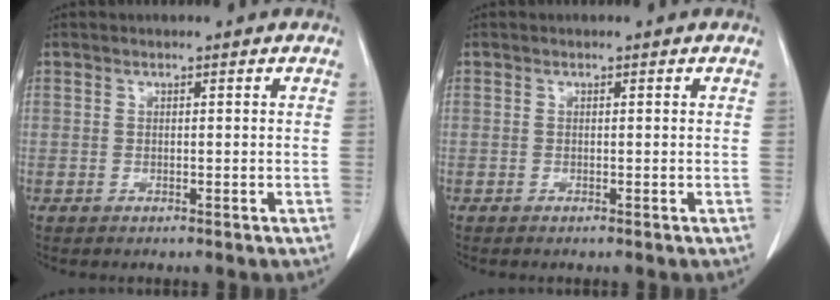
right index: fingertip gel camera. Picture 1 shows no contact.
{"total": 0.0}